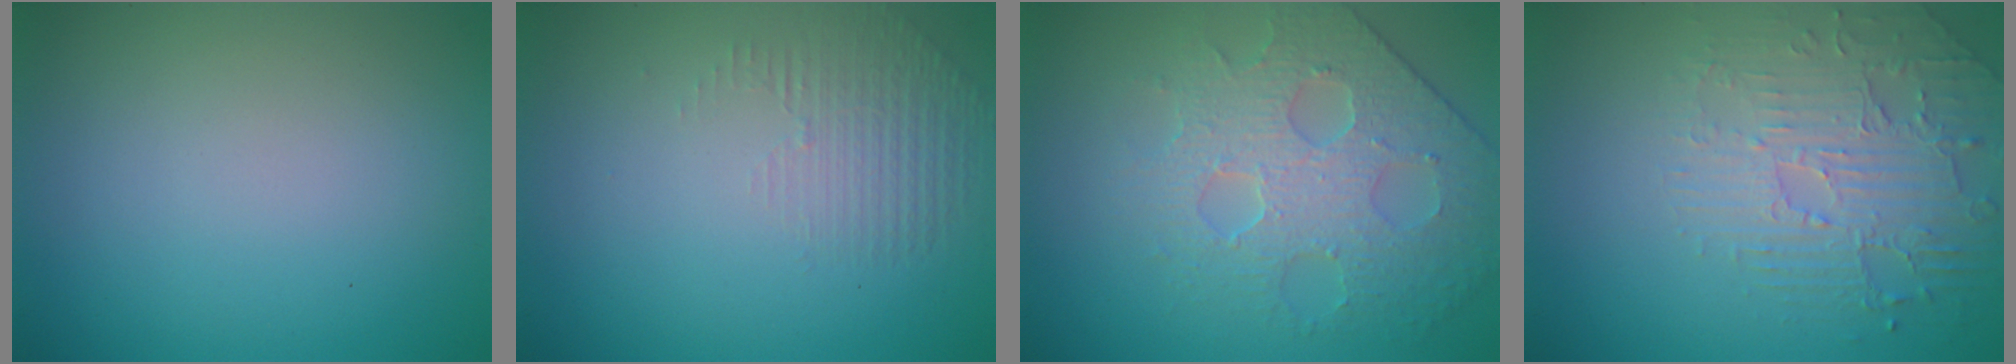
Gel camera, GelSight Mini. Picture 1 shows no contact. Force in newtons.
{"total": 1.4, "press": 0.3, "slide": 1.4}
{"total": 4.2, "press": 4.2, "slide": 0.3}
{"total": 2.8, "press": 2.5, "slide": 1.4}